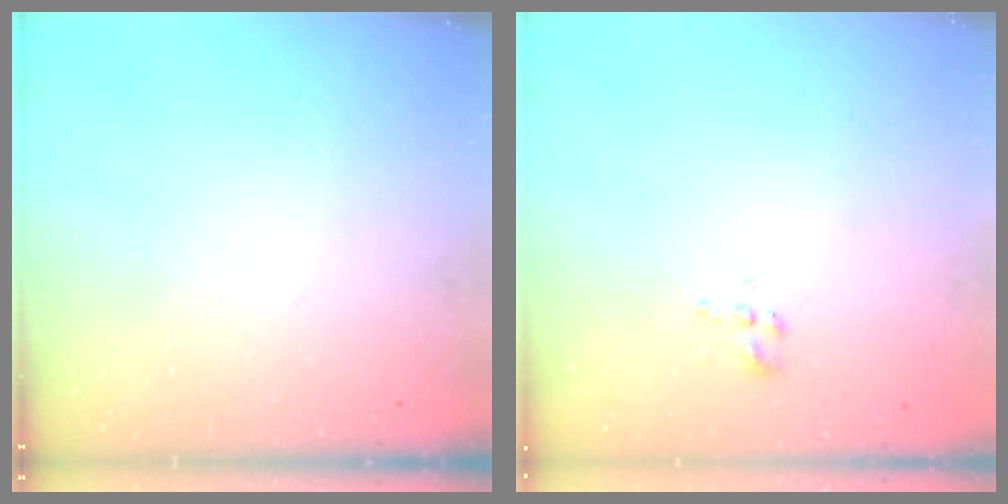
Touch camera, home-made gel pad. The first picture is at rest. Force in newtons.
{"total": 2.3, "press": 2.0, "slide": 1.1}